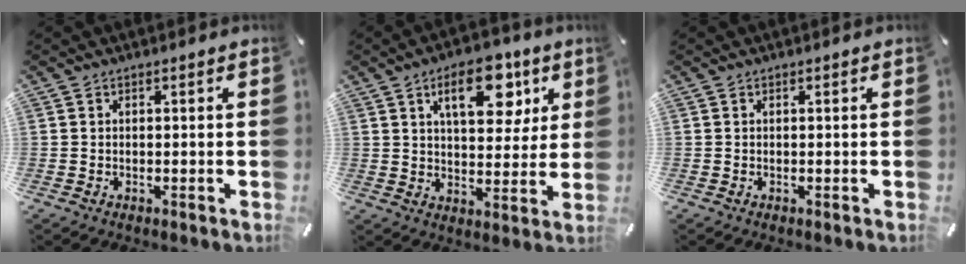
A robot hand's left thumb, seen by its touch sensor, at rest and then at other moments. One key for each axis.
{"total": 14.1, "fx": 6.8, "fy": 7.7, "fz": 9.7, "tx": -0.119, "ty": -0.021, "tz": 0.109}
{"total": 0.0}